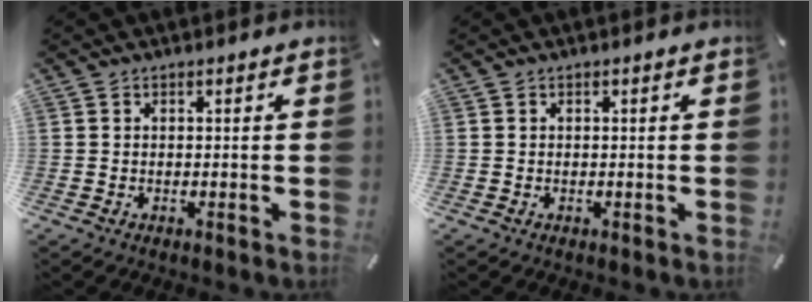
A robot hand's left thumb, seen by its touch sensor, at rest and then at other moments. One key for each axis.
{"total": 0.0}